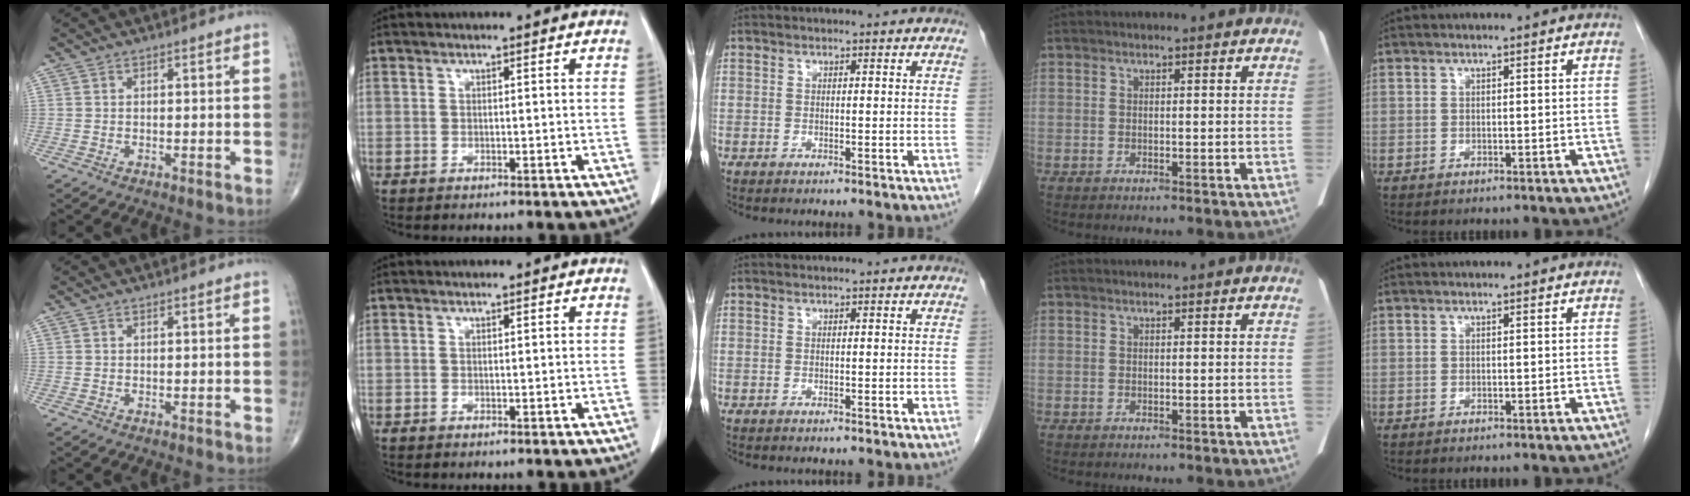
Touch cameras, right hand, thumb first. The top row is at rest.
{}